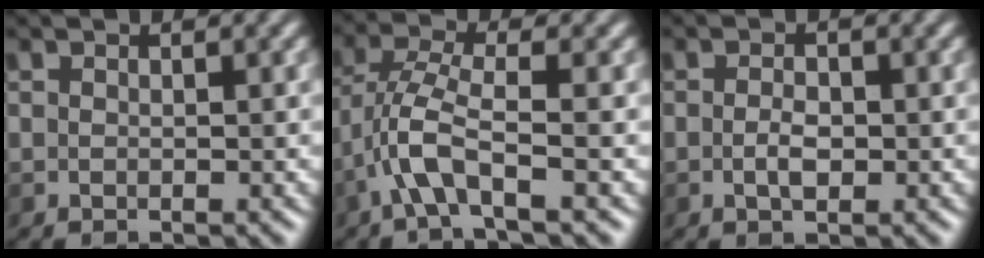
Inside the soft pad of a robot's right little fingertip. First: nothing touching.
{"total": 3.8, "force": [-2.0, 0.5, 3.3], "torque": [-0.075, 0.013, -0.044]}
{"total": 1.5, "force": [-0.5, 0.7, 1.3], "torque": [-0.025, 0.002, -0.008]}